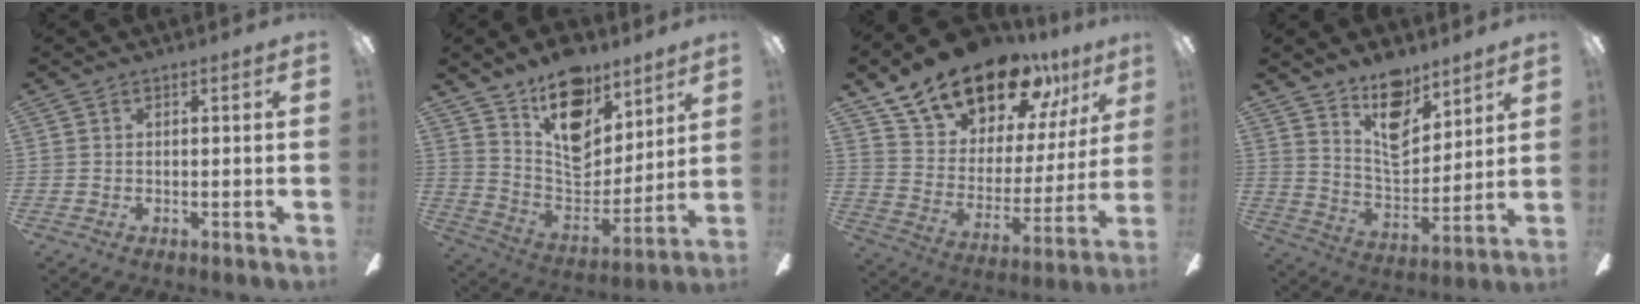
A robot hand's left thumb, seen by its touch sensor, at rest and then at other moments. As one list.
[{"total": 17.4, "force": [12.1, 9.6, 8.0], "torque": [-0.127, -0.083, 0.221]}, {"total": 20.0, "force": [15.8, 9.0, 8.2], "torque": [-0.145, -0.102, 0.282]}, {"total": 12.9, "force": [9.8, 5.9, 5.9], "torque": [-0.091, -0.065, 0.181]}]